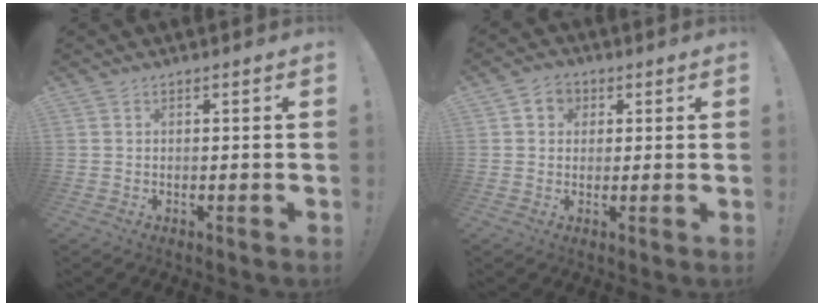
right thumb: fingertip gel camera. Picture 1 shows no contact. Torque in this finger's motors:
{"motor_torque": [0.06, -0.02, 0.41, 0.15, -0.09]}